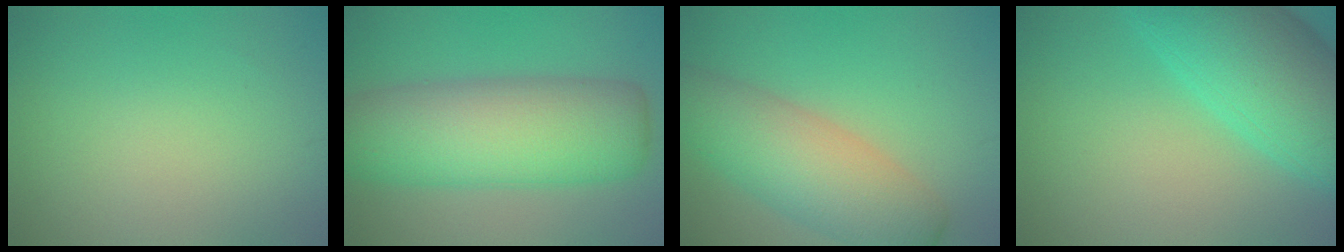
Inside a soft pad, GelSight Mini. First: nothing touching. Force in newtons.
{"total": 10.9, "press": 10.9, "slide": 0.5}
{"total": 7.6, "press": 7.6, "slide": 0.3}
{"total": 10.4, "press": 10.4, "slide": 0.3}